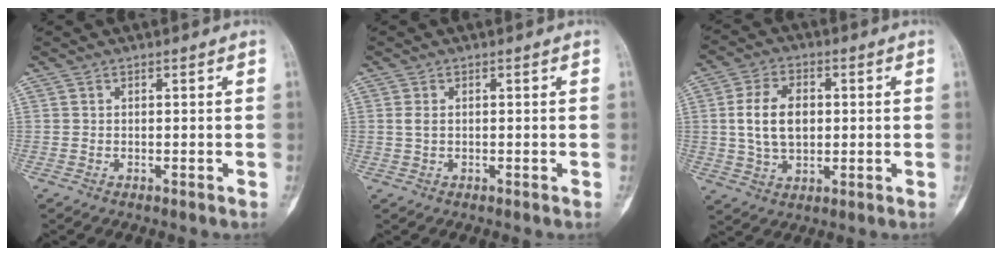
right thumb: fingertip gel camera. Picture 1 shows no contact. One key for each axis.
{"total": 1.4, "fx": 0.1, "fy": 0.9, "fz": 1.0, "tx": -0.022, "ty": 0.001, "tz": 0.000}
{"total": 10.1, "fx": 0.8, "fy": 6.6, "fz": 7.6, "tx": -0.126, "ty": 0.005, "tz": 0.019}